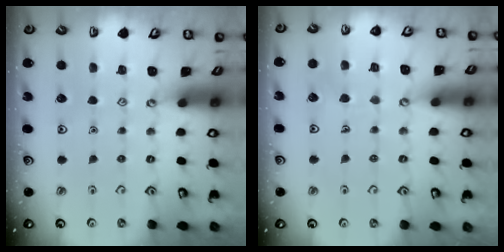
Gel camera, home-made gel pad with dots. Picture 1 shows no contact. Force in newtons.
{"total": 3.6, "press": 3.6, "slide": 0.2}